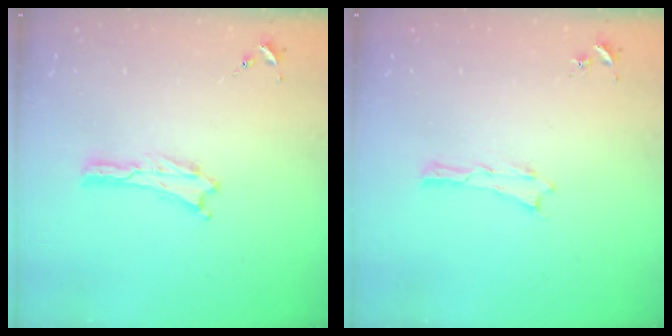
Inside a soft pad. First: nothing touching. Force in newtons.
{"total": 0.0}